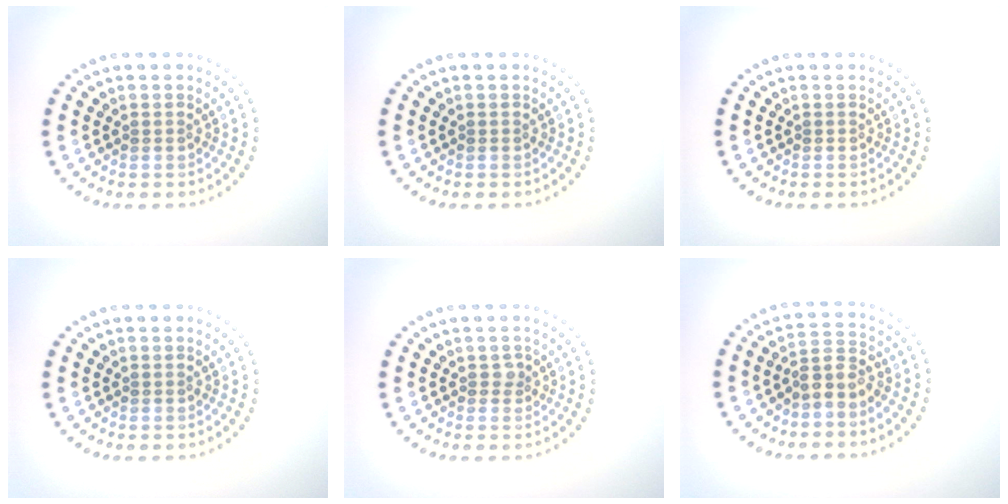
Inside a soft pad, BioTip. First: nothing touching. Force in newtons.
{"total": 0.0}
{"total": 0.0}
{"total": 0.0}
{"total": 0.8, "press": 0.5, "slide": 0.5}
{"total": 2.5, "press": 2.1, "slide": 1.5}